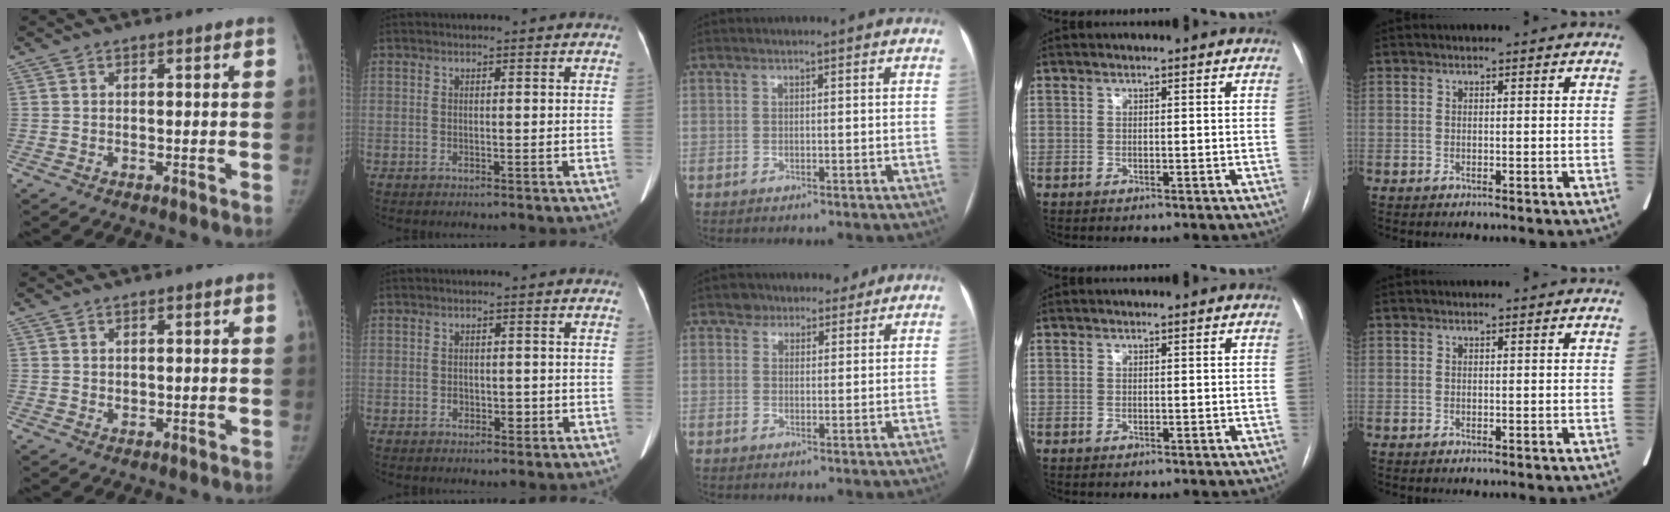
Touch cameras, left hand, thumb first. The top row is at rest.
{"thumb": {"total": 0.8, "force": [0.3, 0.7, 0.4], "torque": [0.000, -0.003, 0.006]}, "index": {"total": 1.9, "force": [-0.5, 1.4, 1.2], "torque": [-0.017, 0.003, -0.004]}, "middle": {"total": 4.8, "force": [3.7, 2.9, 0.6], "torque": [0.001, 0.010, 0.050]}}